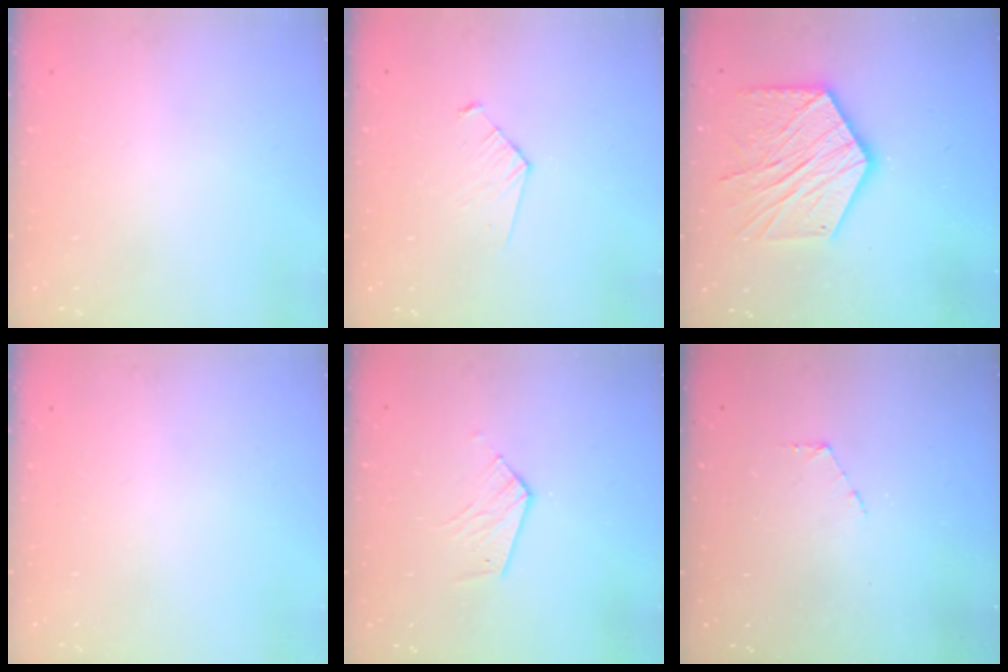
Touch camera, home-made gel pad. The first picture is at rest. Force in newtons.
{"total": 5.2, "press": 5.2, "slide": 0.3}
{"total": 18.3, "press": 18.2, "slide": 1.6}
{"total": 0.0}
{"total": 6.2, "press": 6.2, "slide": 0.5}
{"total": 4.0, "press": 4.0, "slide": 0.4}